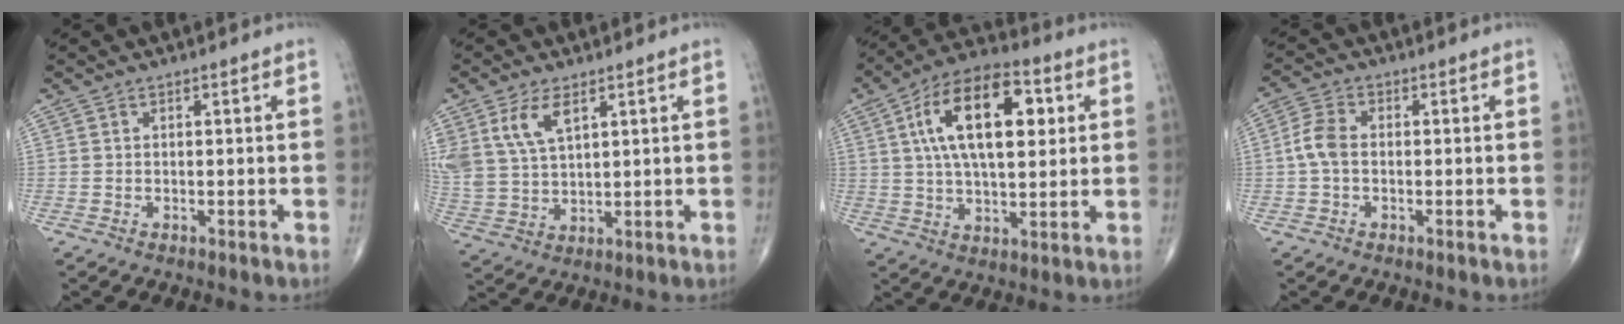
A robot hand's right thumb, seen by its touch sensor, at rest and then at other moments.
{"total": 9.5, "force": [4.6, 5.0, 6.6], "torque": [-0.134, -0.010, 0.103]}
{"total": 18.5, "force": [4.7, 8.9, 15.5], "torque": [-0.247, 0.010, 0.074]}
{"total": 4.7, "force": [-0.4, 2.9, 3.6], "torque": [-0.079, 0.013, -0.014]}